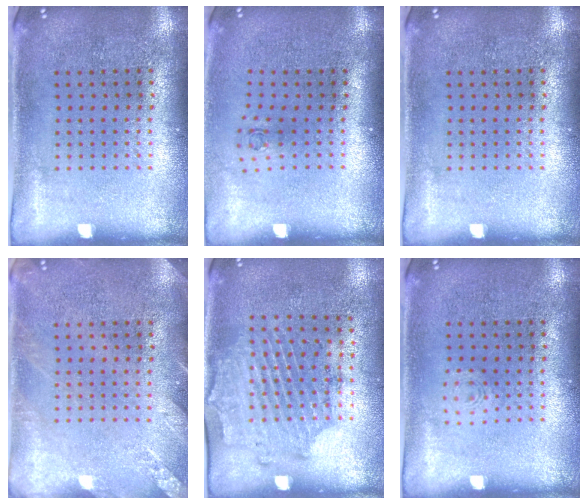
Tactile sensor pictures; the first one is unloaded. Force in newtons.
{"total": 0.7, "press": 0.3, "slide": 0.7}
{"total": 0.0}
{"total": 1.9, "press": 1.9, "slide": 0.2}
{"total": 1.7, "press": 1.3, "slide": 1.1}
{"total": 0.7, "press": 0.6, "slide": 0.2}